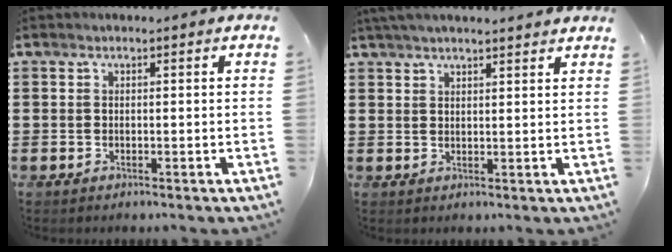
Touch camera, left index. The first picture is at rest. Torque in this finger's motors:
{"motor_torque": [1.40, -0.74, 0.88, 0.16]}